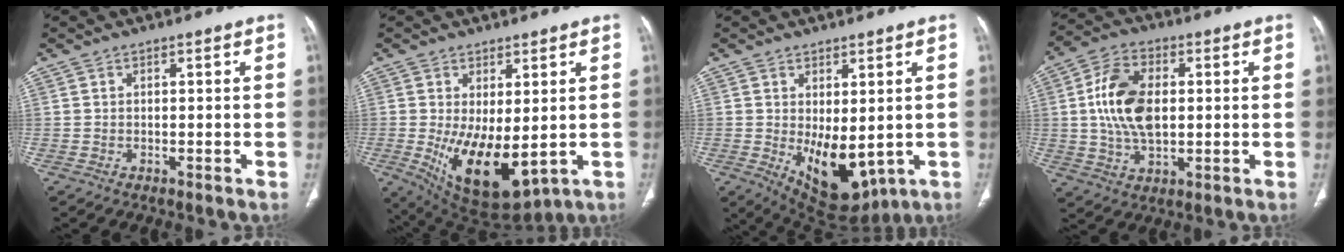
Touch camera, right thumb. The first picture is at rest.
{"total": 12.7, "force": [-1.4, 5.9, 11.1], "torque": [-0.180, -0.027, 0.005]}
{"total": 11.7, "force": [-1.2, 6.2, 9.8], "torque": [-0.127, -0.018, 0.012]}
{"total": 12.8, "force": [1.2, 7.7, 10.1], "torque": [-0.185, 0.006, 0.023]}